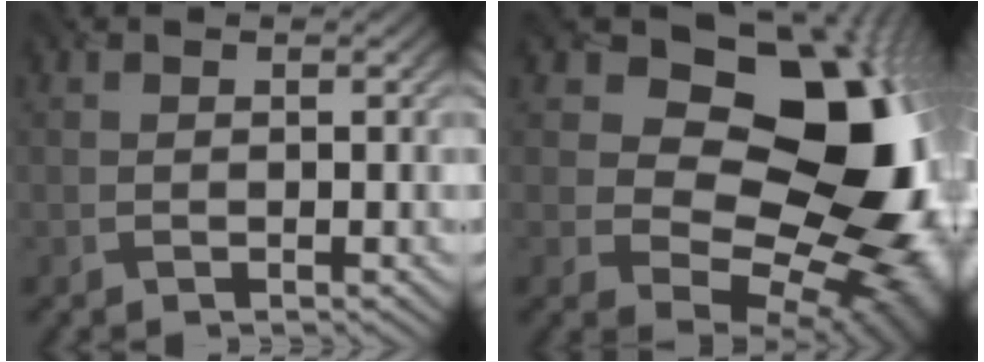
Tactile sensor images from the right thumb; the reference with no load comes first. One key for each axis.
{"total": 18.3, "fx": 3.6, "fy": 13.8, "fz": 11.5, "tx": -0.136, "ty": 0.000, "tz": 0.071}